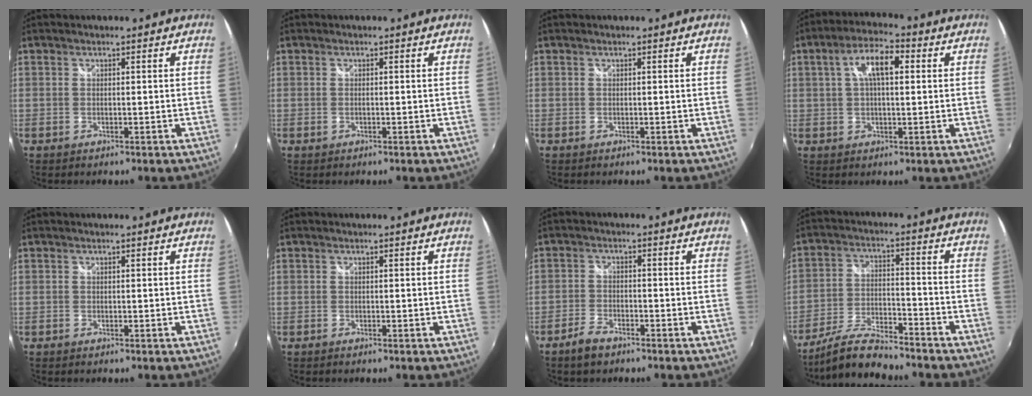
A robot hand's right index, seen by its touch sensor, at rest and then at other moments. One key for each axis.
{"total": 0.5, "fx": -0.1, "fy": 0.3, "fz": 0.4, "tx": -0.012, "ty": -0.002, "tz": -0.003}
{"total": 0.0}
{"total": 7.9, "fx": 2.0, "fy": 3.1, "fz": 7.0, "tx": -0.129, "ty": 0.020, "tz": 0.032}
{"total": 0.0}
{"total": 0.0}
{"total": 4.1, "fx": -3.2, "fy": 1.7, "fz": 1.9, "tx": -0.054, "ty": 0.002, "tz": -0.059}
{"total": 10.9, "fx": -9.6, "fy": 2.1, "fz": 4.6, "tx": -0.104, "ty": -0.004, "tz": -0.177}